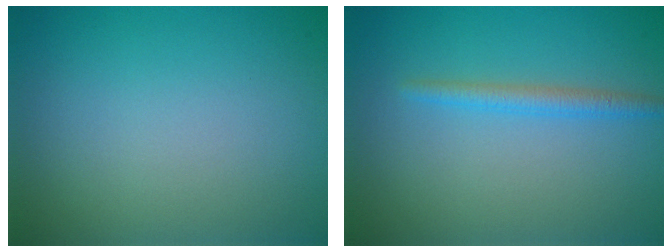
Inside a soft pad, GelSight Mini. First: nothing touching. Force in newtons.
{"total": 1.8, "press": 1.8, "slide": 0.2}